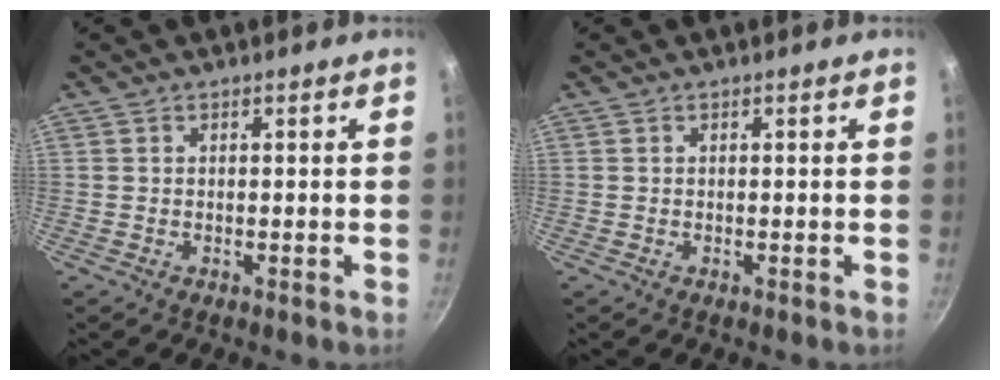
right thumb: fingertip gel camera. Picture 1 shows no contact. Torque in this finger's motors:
{"motor_torque": [0.00, 0.00, 0.00, 0.00, 0.01]}